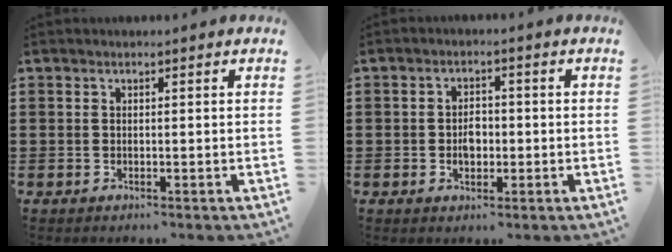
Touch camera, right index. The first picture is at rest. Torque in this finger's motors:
{"motor_torque": [2.14, 0.00, 0.10, 0.07]}